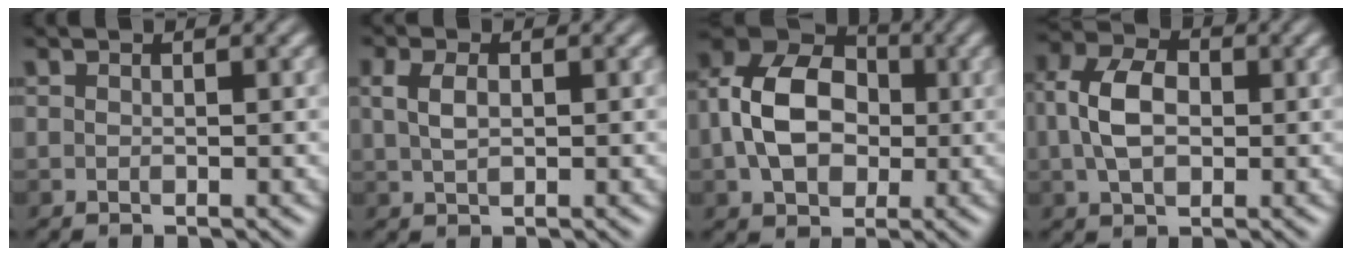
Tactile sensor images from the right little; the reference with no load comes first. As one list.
[{"total": 2.2, "force": [0.5, 1.3, 1.7], "torque": [-0.043, 0.001, 0.009]}, {"total": 9.1, "force": [-0.3, 6.7, 6.2], "torque": [-0.133, 0.008, -0.012]}, {"total": 5.3, "force": [0.1, 3.6, 3.8], "torque": [-0.079, 0.008, -0.003]}]